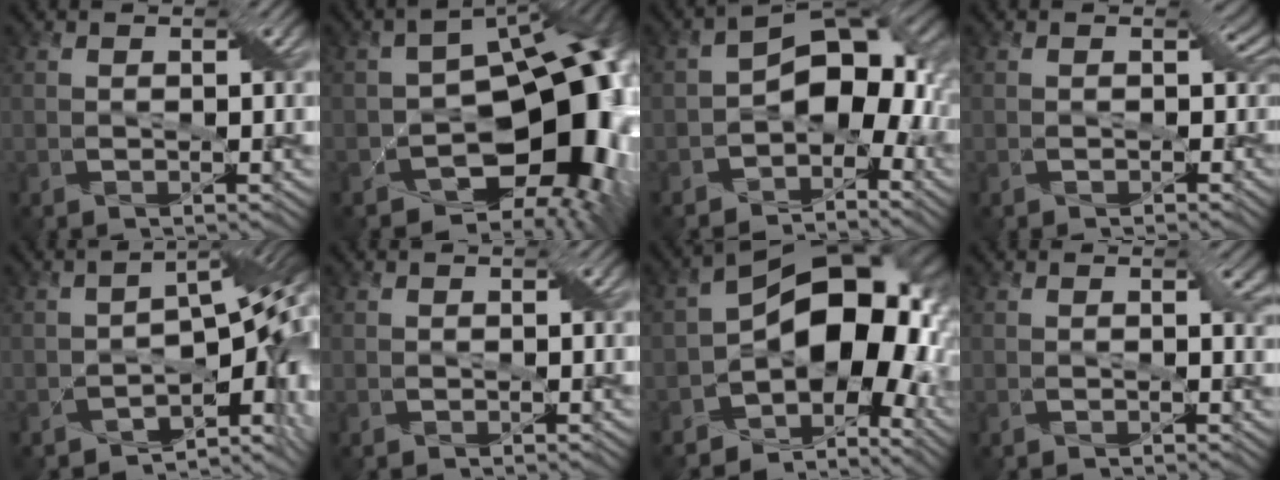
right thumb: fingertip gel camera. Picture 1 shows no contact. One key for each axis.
{"total": 15.1, "fx": -4.8, "fy": 9.0, "fz": 11.2, "tx": -0.129, "ty": -0.022, "tz": -0.067}
{"total": 8.9, "fx": -2.9, "fy": 5.6, "fz": 6.3, "tx": -0.071, "ty": -0.001, "tz": -0.065}
{"total": 1.6, "fx": -0.4, "fy": 1.4, "fz": 0.8, "tx": -0.007, "ty": -0.002, "tz": -0.012}
{"total": 10.9, "fx": -3.9, "fy": 4.7, "fz": 8.9, "tx": -0.106, "ty": -0.019, "tz": -0.045}
{"total": 0.0}
{"total": 13.6, "fx": -2.6, "fy": 8.8, "fz": 10.1, "tx": -0.129, "ty": -0.005, "tz": -0.048}
{"total": 1.7, "fx": 0.2, "fy": 1.0, "fz": 1.4, "tx": -0.013, "ty": -0.003, "tz": 0.001}